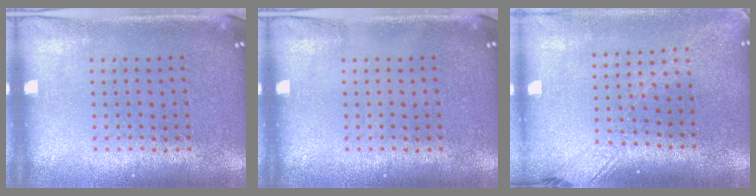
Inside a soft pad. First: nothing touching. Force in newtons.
{"total": 0.0}
{"total": 1.8, "press": 1.4, "slide": 1.1}